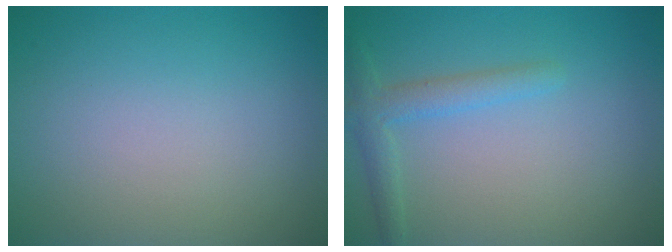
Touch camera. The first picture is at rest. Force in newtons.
{"total": 2.3, "press": 2.3, "slide": 0.1}